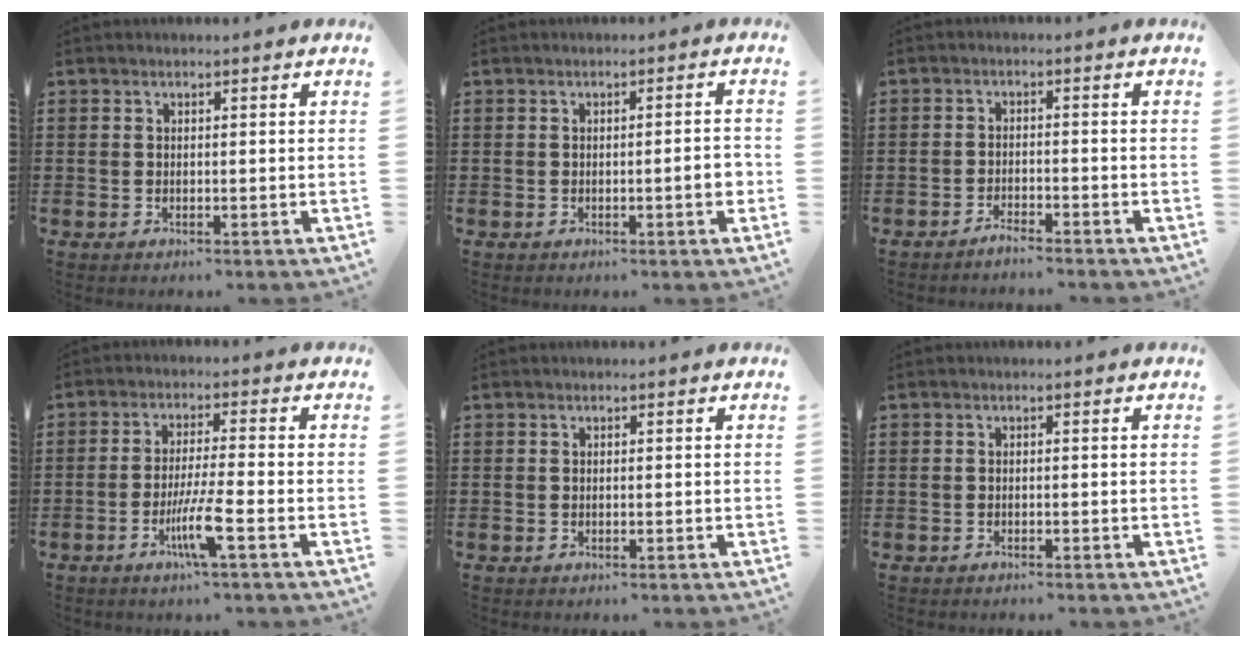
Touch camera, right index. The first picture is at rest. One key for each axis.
{"total": 2.8, "fx": -0.6, "fy": 0.1, "fz": 2.7, "tx": -0.043, "ty": -0.002, "tz": -0.012}
{"total": 1.9, "fx": -1.9, "fy": -0.2, "fz": 0.3, "tx": -0.008, "ty": 0.005, "tz": -0.038}
{"total": 6.5, "fx": -2.9, "fy": 0.0, "fz": 5.8, "tx": -0.115, "ty": -0.016, "tz": -0.055}
{"total": 0.0}
{"total": 0.5, "fx": -0.5, "fy": 0.0, "fz": 0.1, "tx": -0.004, "ty": -0.002, "tz": -0.010}